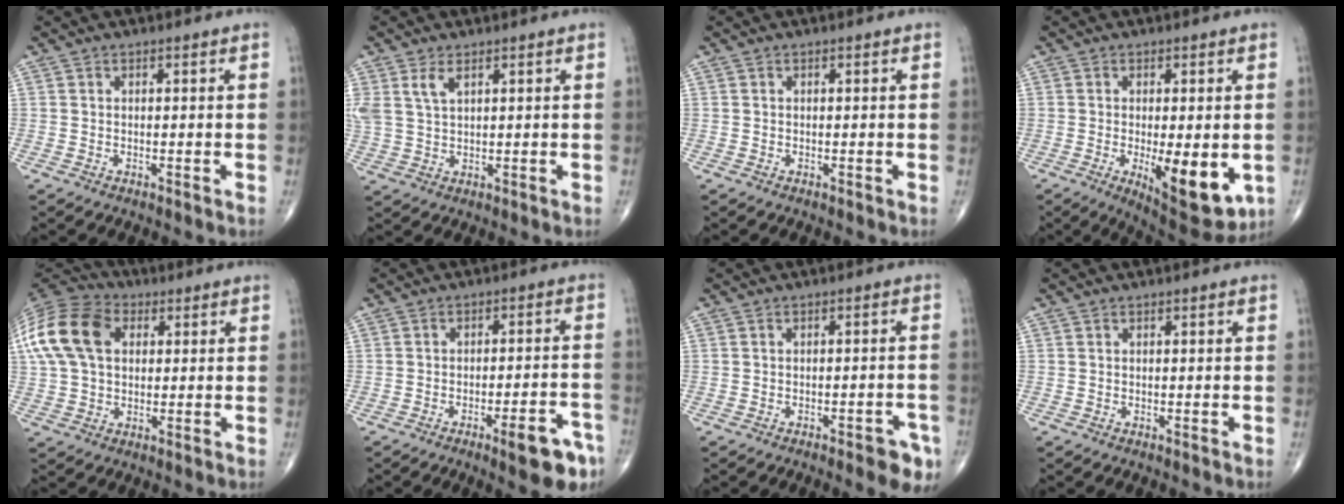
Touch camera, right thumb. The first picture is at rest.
{"total": 4.9, "force": [2.4, 2.5, 3.4], "torque": [-0.078, -0.001, 0.059]}
{"total": 0.0}
{"total": 13.1, "force": [-2.9, 4.7, 11.9], "torque": [-0.153, -0.026, -0.030]}
{"total": 17.1, "force": [4.0, 11.7, 11.8], "torque": [-0.248, 0.022, 0.066]}
{"total": 9.2, "force": [-5.2, 2.3, 7.2], "torque": [-0.080, 0.029, -0.065]}
{"total": 5.6, "force": [-3.3, 1.8, 4.1], "torque": [-0.034, 0.015, -0.038]}
{"total": 0.0}